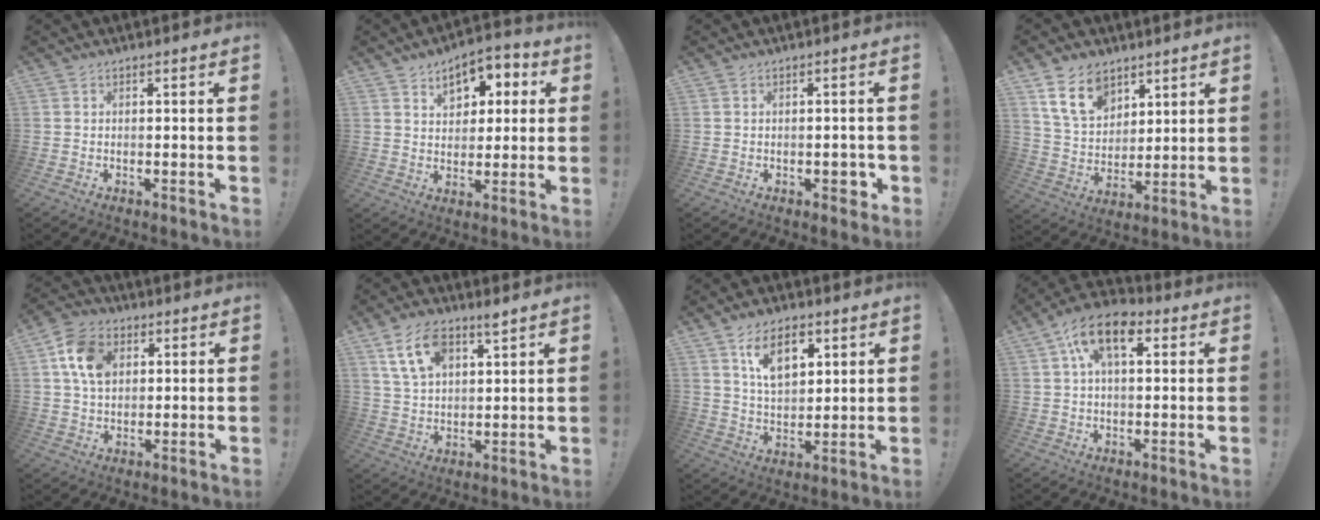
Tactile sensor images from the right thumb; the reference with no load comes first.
{"total": 9.6, "force": [4.6, 6.7, 5.1], "torque": [-0.062, -0.023, 0.083]}
{"total": 3.0, "force": [-1.0, 1.7, 2.2], "torque": [-0.028, 0.008, -0.015]}
{"total": 13.2, "force": [8.0, 8.7, 5.9], "torque": [-0.097, -0.042, 0.155]}
{"total": 11.8, "force": [3.9, 8.7, 6.9], "torque": [-0.117, 0.004, 0.077]}
{"total": 10.1, "force": [6.2, 5.4, 6.0], "torque": [-0.100, -0.020, 0.114]}
{"total": 11.3, "force": [6.2, 6.2, 7.2], "torque": [-0.108, -0.020, 0.113]}
{"total": 11.5, "force": [4.4, 6.4, 8.5], "torque": [-0.144, 0.004, 0.081]}